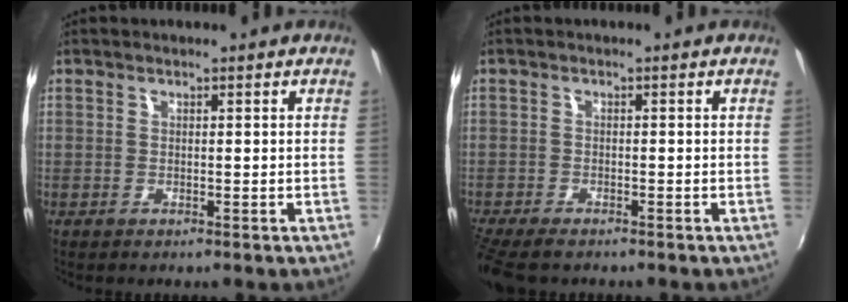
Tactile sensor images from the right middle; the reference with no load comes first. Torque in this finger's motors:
{"motor_torque": [0.71, -0.70, 0.25, 0.09]}